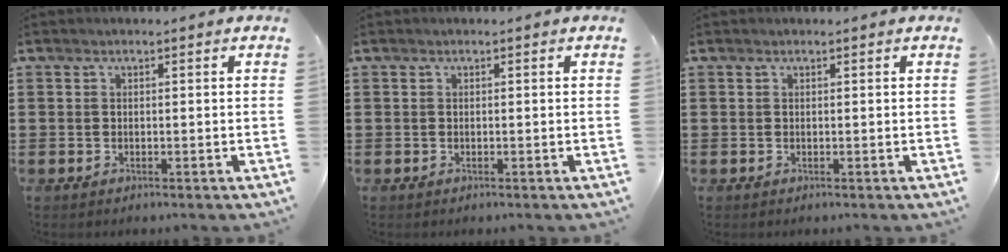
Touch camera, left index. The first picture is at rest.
{"total": 0.0}
{"total": 0.0}